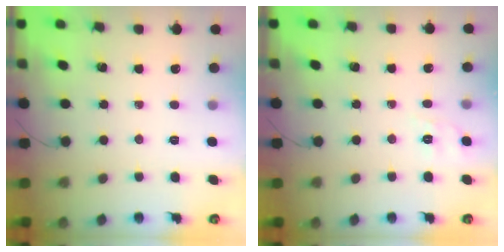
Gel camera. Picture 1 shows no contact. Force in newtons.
{"total": 1.7, "press": 0.2, "slide": 1.7}